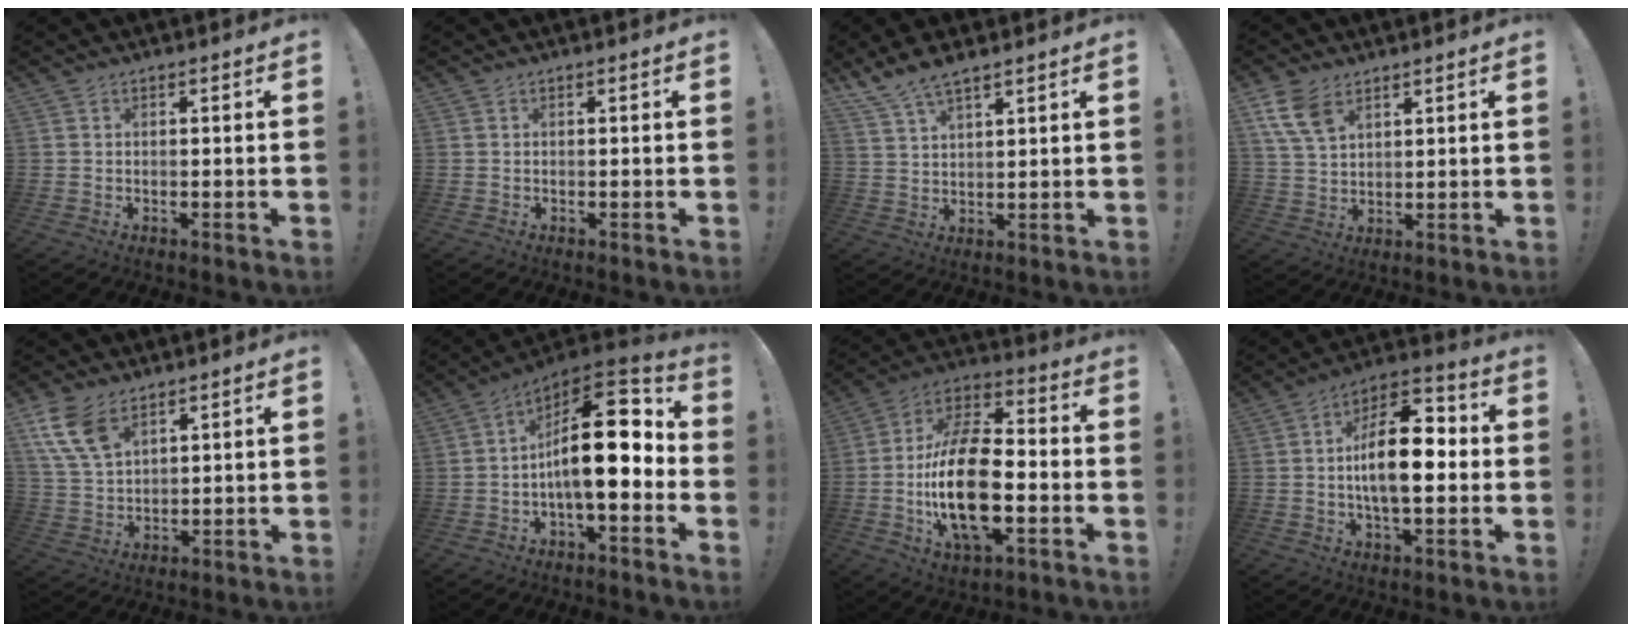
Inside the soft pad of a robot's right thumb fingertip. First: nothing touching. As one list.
[{"total": 0.0}, {"total": 6.8, "force": [5.7, 1.7, 3.3], "torque": [-0.070, -0.027, 0.108]}, {"total": 8.5, "force": [4.9, 4.8, 5.0], "torque": [-0.098, -0.017, 0.097]}, {"total": 10.4, "force": [6.2, 5.6, 6.1], "torque": [-0.125, -0.021, 0.122]}, {"total": 19.5, "force": [0.3, 8.1, 17.8], "torque": [-0.290, 0.002, 0.004]}, {"total": 22.3, "force": [-4.4, 11.0, 18.8], "torque": [-0.362, 0.013, -0.076]}, {"total": 16.3, "force": [-1.2, 7.8, 14.2], "torque": [-0.233, 0.013, -0.025]}]